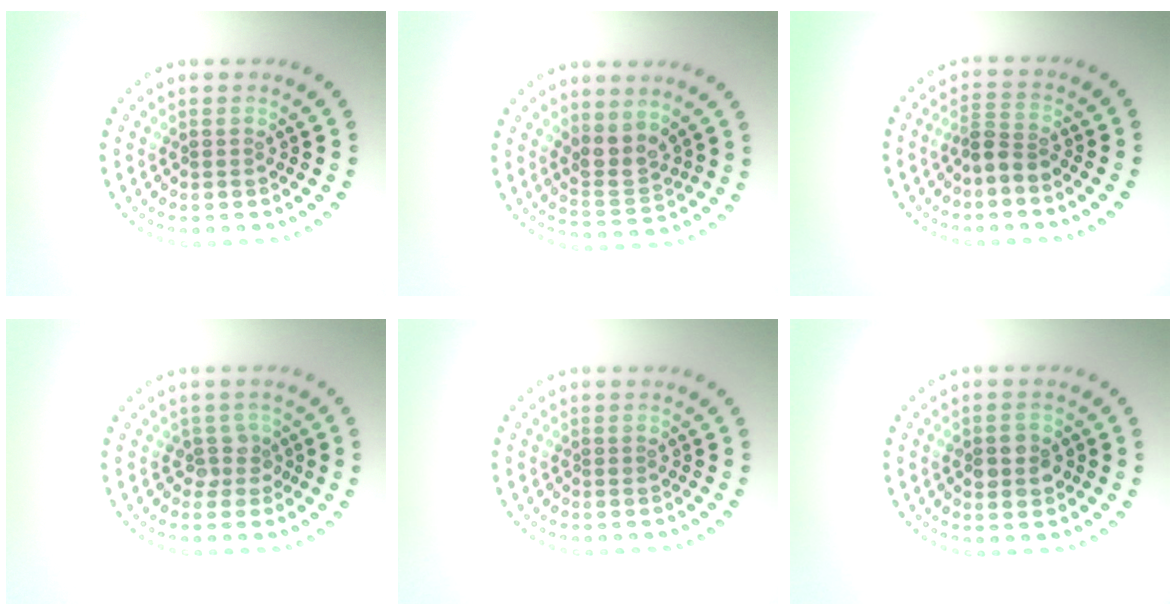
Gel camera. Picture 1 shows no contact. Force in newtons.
{"total": 2.6, "press": 2.0, "slide": 1.7}
{"total": 2.4, "press": 1.8, "slide": 1.6}
{"total": 1.8, "press": 1.2, "slide": 1.3}
{"total": 0.0}
{"total": 2.8, "press": 2.8, "slide": 0.2}